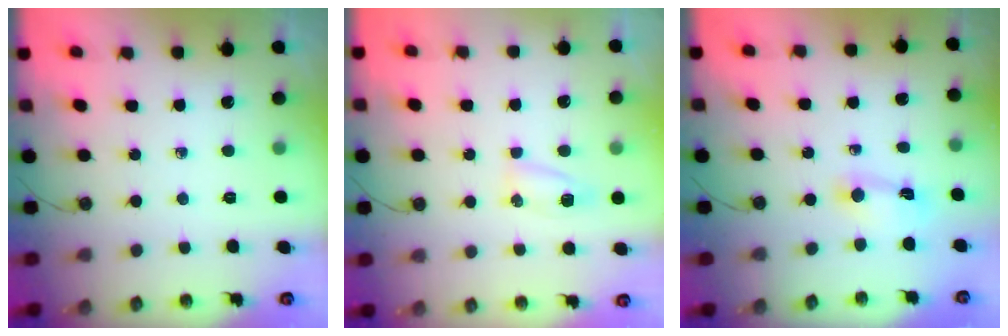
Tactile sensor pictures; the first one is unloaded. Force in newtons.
{"total": 5.2, "press": 5.2, "slide": 0.5}
{"total": 2.7, "press": 2.7, "slide": 0.3}